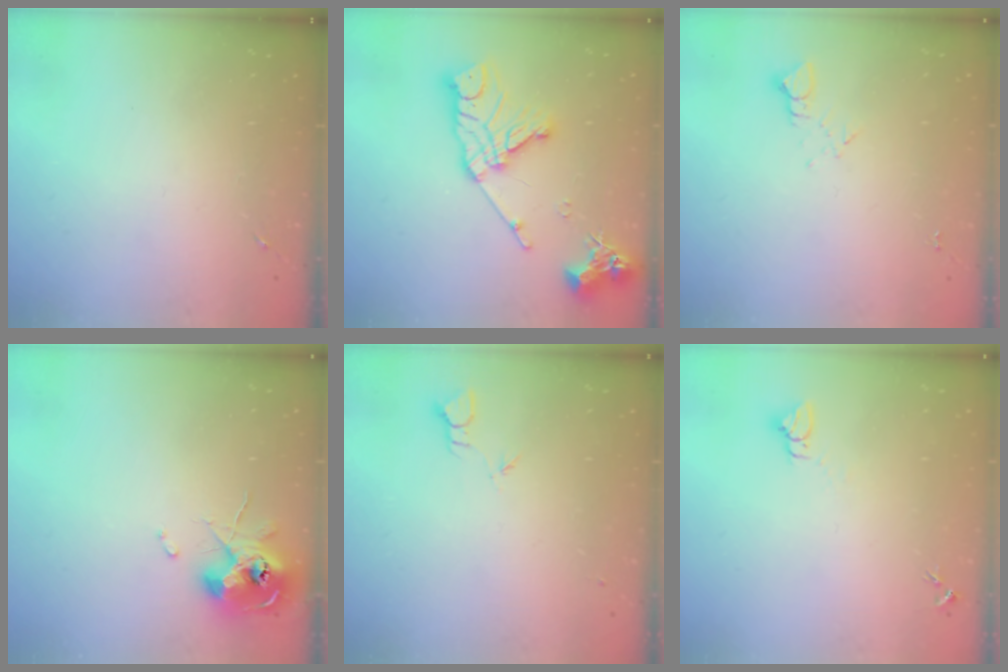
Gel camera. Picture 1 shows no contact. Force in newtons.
{"total": 17.2, "press": 17.1, "slide": 1.8}
{"total": 2.7, "press": 2.7, "slide": 0.2}
{"total": 10.2, "press": 10.1, "slide": 1.4}
{"total": 2.0, "press": 2.0, "slide": 0.1}
{"total": 3.0, "press": 3.0, "slide": 0.1}